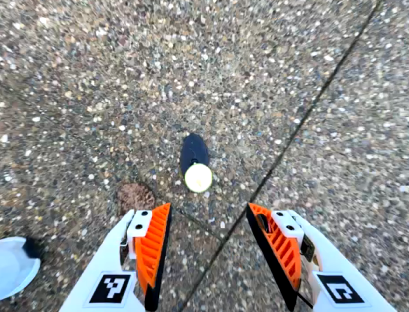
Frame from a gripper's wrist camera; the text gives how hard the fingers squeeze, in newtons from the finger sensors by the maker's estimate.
{"total": 0.0}